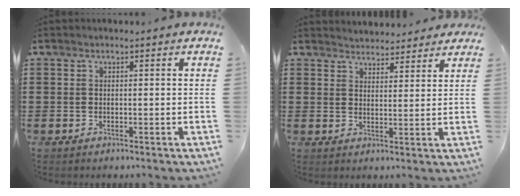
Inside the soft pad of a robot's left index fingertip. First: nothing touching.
{"total": 3.0, "force": [3.0, 0.6, -0.2], "torque": [-0.006, -0.009, 0.055]}